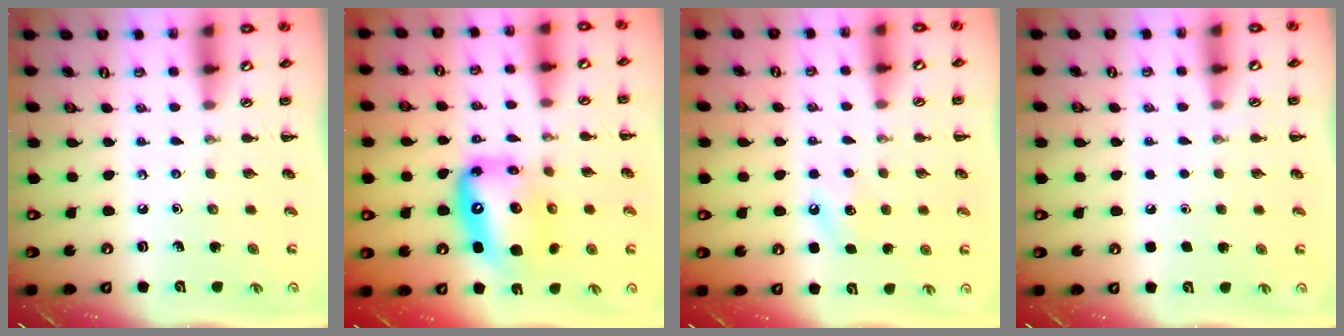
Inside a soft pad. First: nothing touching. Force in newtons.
{"total": 14.5, "press": 13.9, "slide": 4.0}
{"total": 7.0, "press": 6.8, "slide": 1.6}
{"total": 1.6, "press": 1.6, "slide": 0.1}